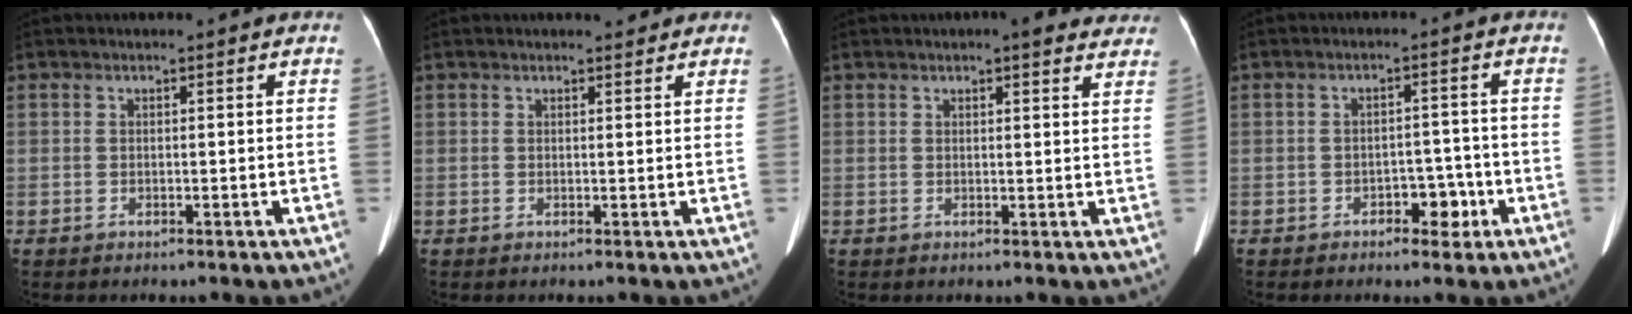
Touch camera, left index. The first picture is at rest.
{"total": 2.2, "force": [1.8, 0.8, 0.8], "torque": [-0.005, 0.006, 0.022]}
{"total": 7.4, "force": [6.2, 1.8, 3.7], "torque": [-0.028, 0.007, 0.060]}
{"total": 3.8, "force": [-2.0, 2.2, 2.4], "torque": [-0.025, 0.012, -0.025]}